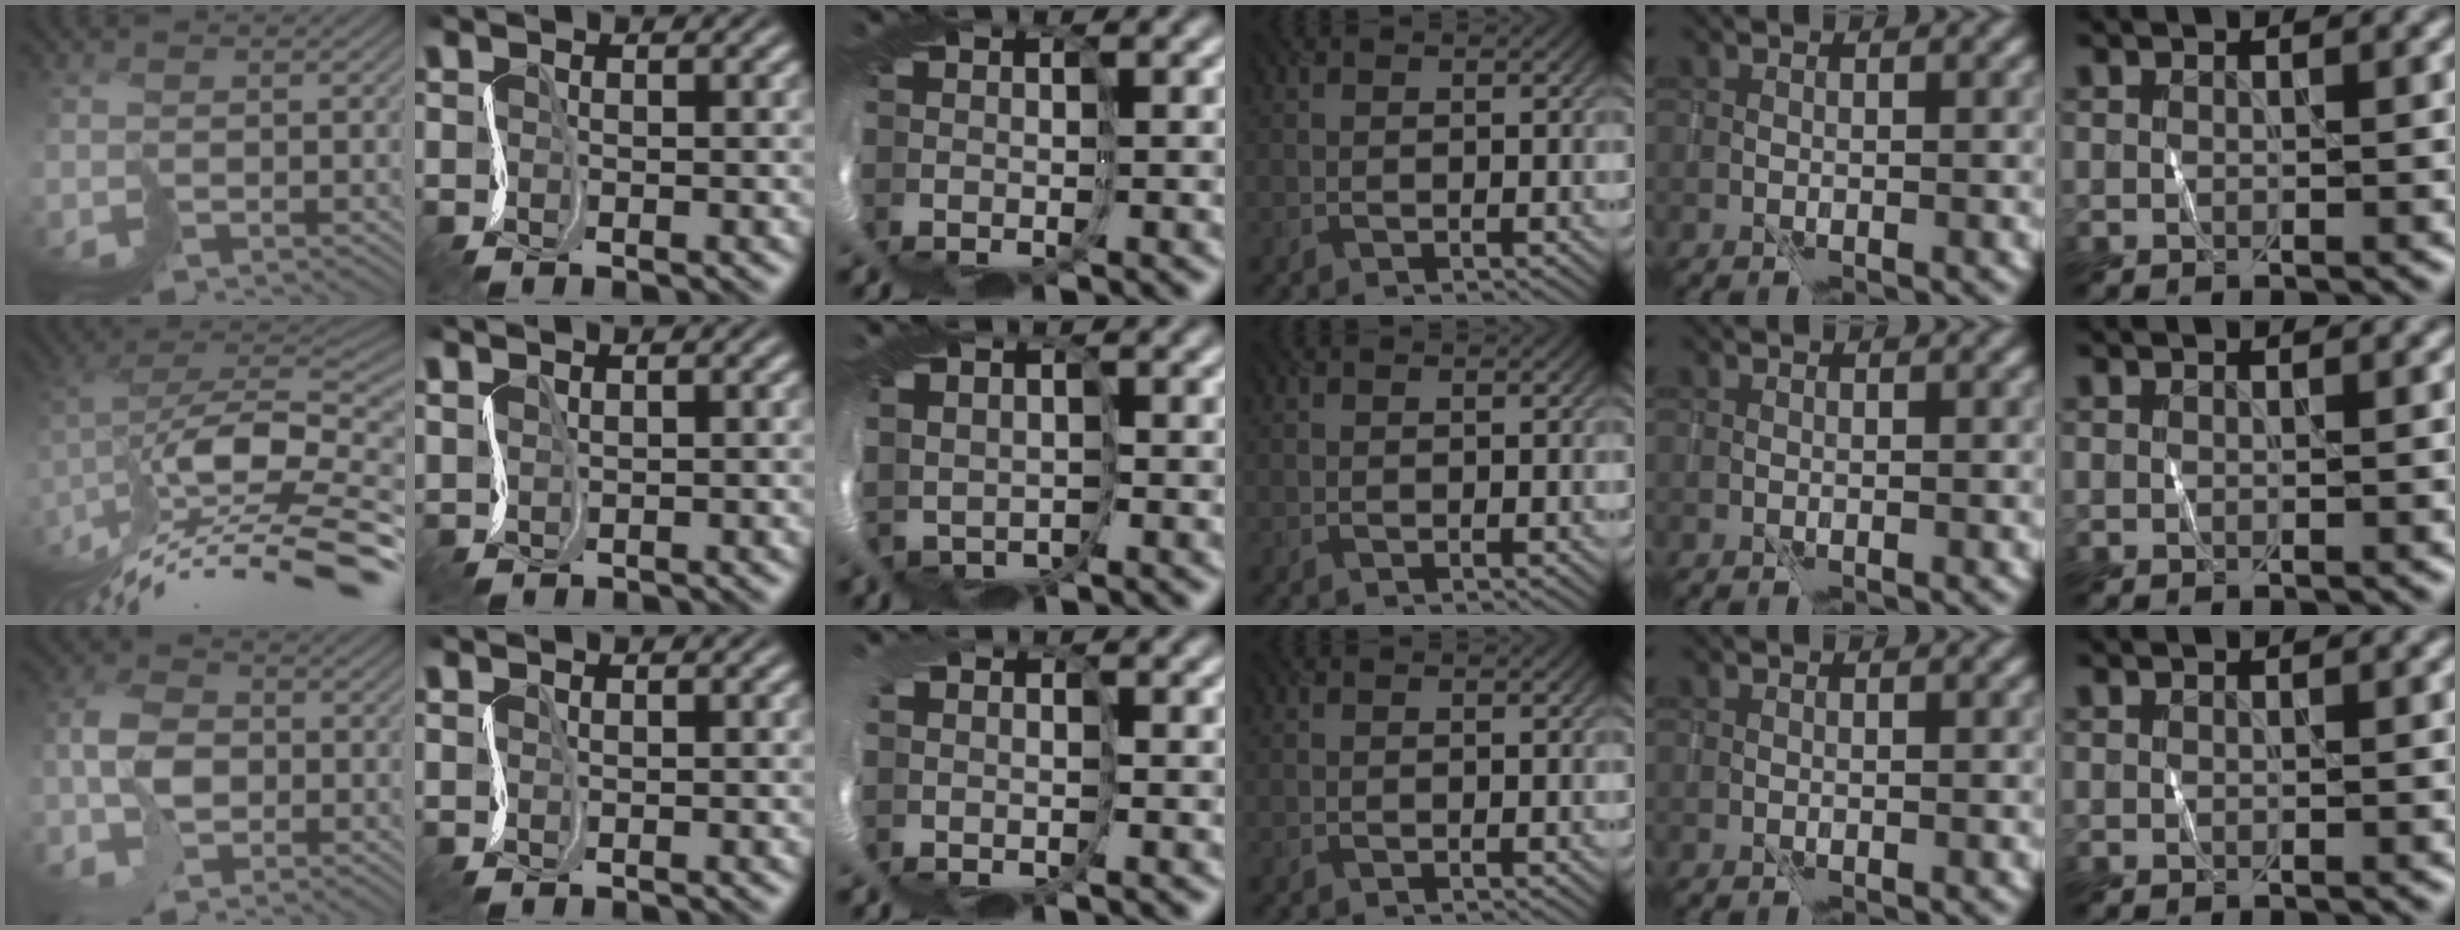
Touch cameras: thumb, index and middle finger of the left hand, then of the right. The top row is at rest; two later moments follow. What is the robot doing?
{"motion": "cut", "object": "tissue"}